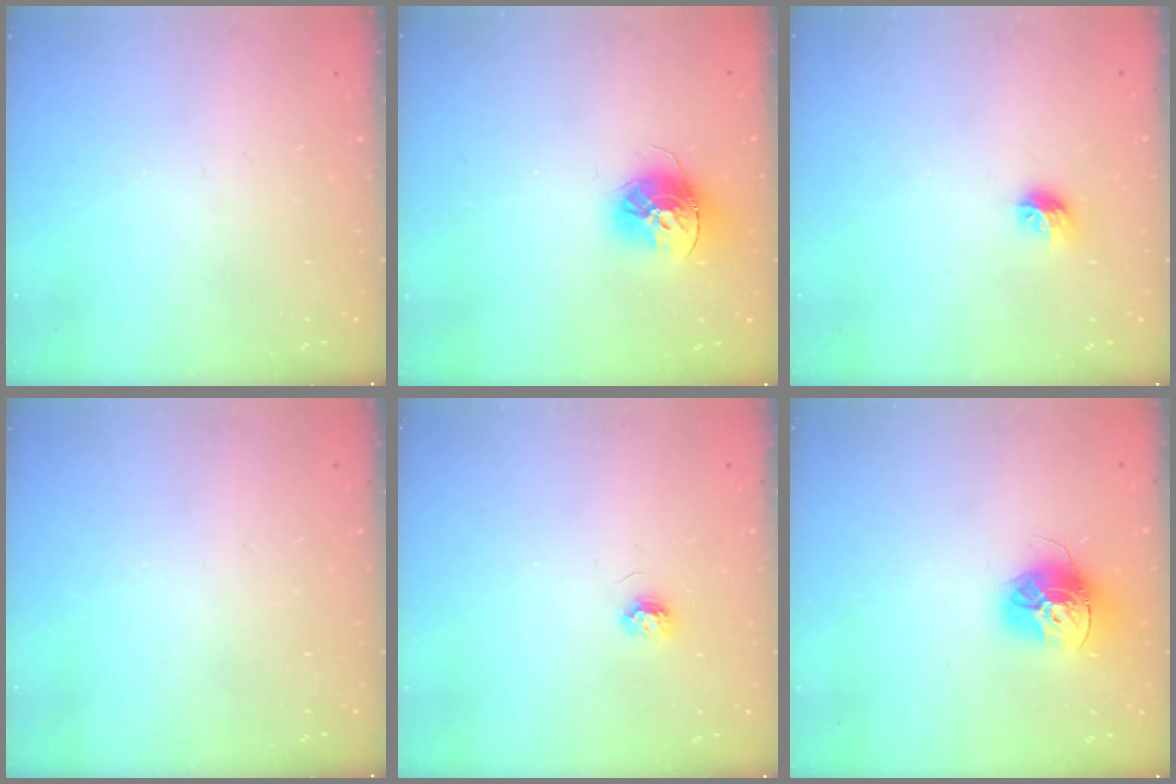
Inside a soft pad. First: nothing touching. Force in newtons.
{"total": 13.6, "press": 13.6, "slide": 1.3}
{"total": 6.1, "press": 5.9, "slide": 1.2}
{"total": 0.0}
{"total": 3.6, "press": 3.6, "slide": 0.4}
{"total": 14.0, "press": 14.0, "slide": 1.3}